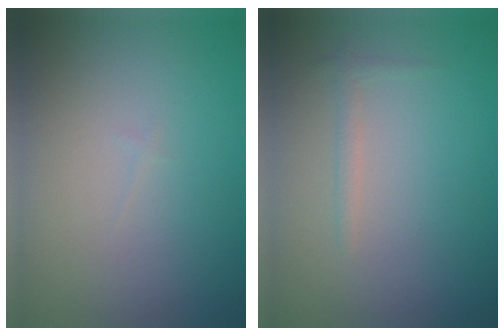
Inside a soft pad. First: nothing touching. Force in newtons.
{"total": 0.9, "press": 0.9, "slide": 0.1}